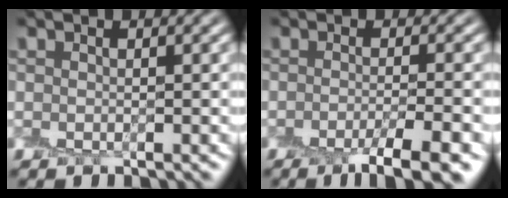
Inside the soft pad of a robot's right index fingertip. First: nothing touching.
{"total": 4.7, "force": [-2.8, 0.7, 3.7], "torque": [-0.047, -0.004, -0.041]}